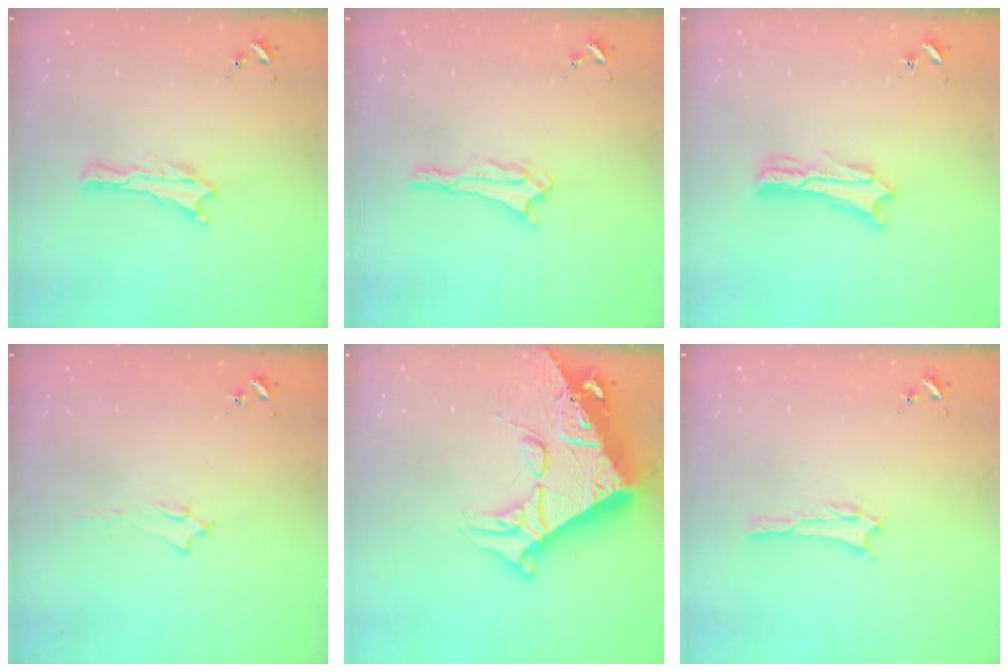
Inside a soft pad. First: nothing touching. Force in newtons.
{"total": 1.0, "press": 1.0, "slide": 0.1}
{"total": 2.5, "press": 2.5, "slide": 0.1}
{"total": 1.6, "press": 1.6, "slide": 0.2}
{"total": 15.1, "press": 15.0, "slide": 1.6}
{"total": 0.5, "press": 0.5, "slide": 0.1}